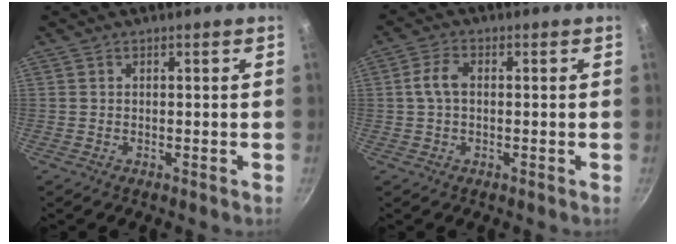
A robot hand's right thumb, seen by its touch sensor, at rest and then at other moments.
{"total": 4.1, "force": [0.2, 2.5, 3.3], "torque": [-0.069, 0.016, -0.001]}